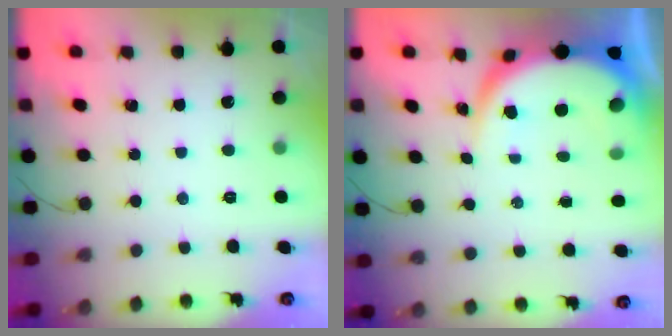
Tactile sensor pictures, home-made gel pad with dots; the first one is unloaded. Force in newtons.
{"total": 8.5, "press": 8.4, "slide": 0.8}